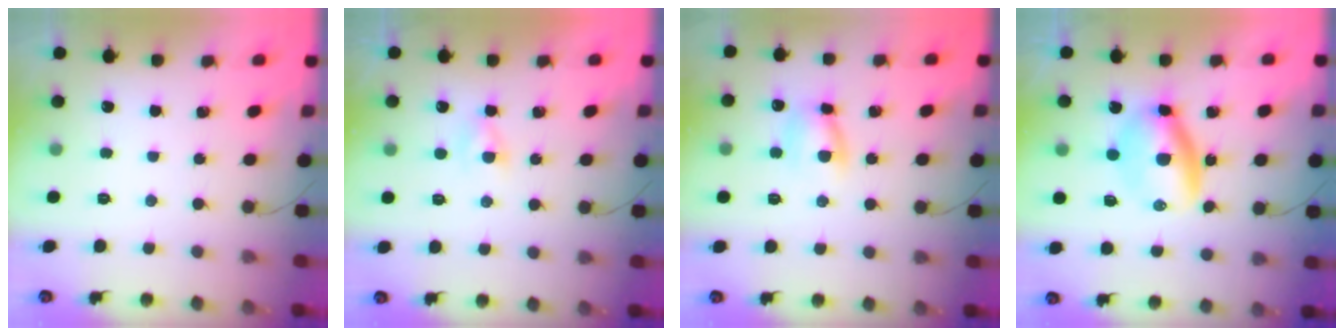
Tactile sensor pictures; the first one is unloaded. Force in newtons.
{"total": 2.2, "press": 2.2, "slide": 0.5}
{"total": 7.6, "press": 7.6, "slide": 0.4}
{"total": 7.4, "press": 7.1, "slide": 2.1}